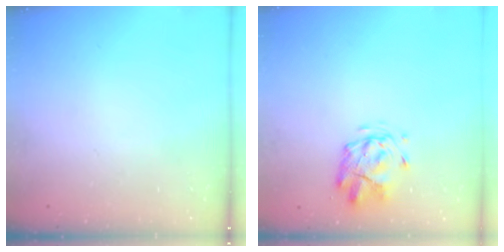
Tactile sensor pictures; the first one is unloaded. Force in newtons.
{"total": 2.8, "press": 2.5, "slide": 1.2}